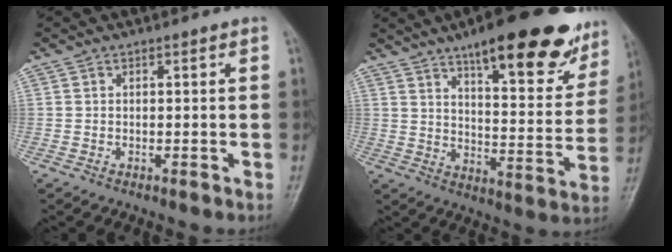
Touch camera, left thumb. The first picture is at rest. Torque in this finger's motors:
{"motor_torque": [1.26, 1.17, 1.44, -1.32, 0.11]}